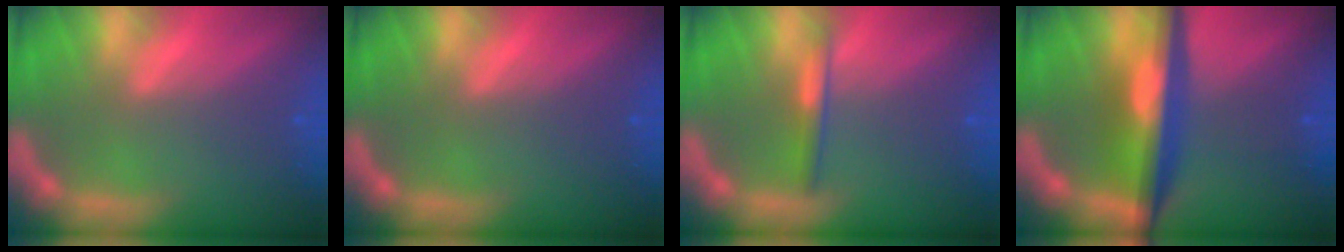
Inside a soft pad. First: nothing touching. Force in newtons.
{"total": 0.0}
{"total": 1.9}
{"total": 7.4}